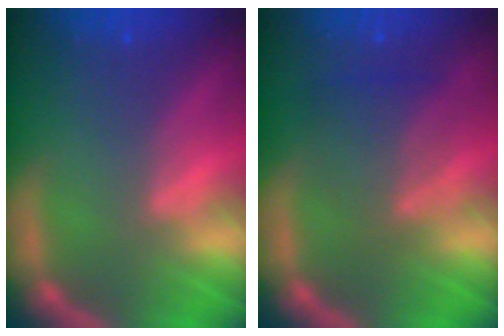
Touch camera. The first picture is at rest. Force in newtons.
{"total": 4.0}